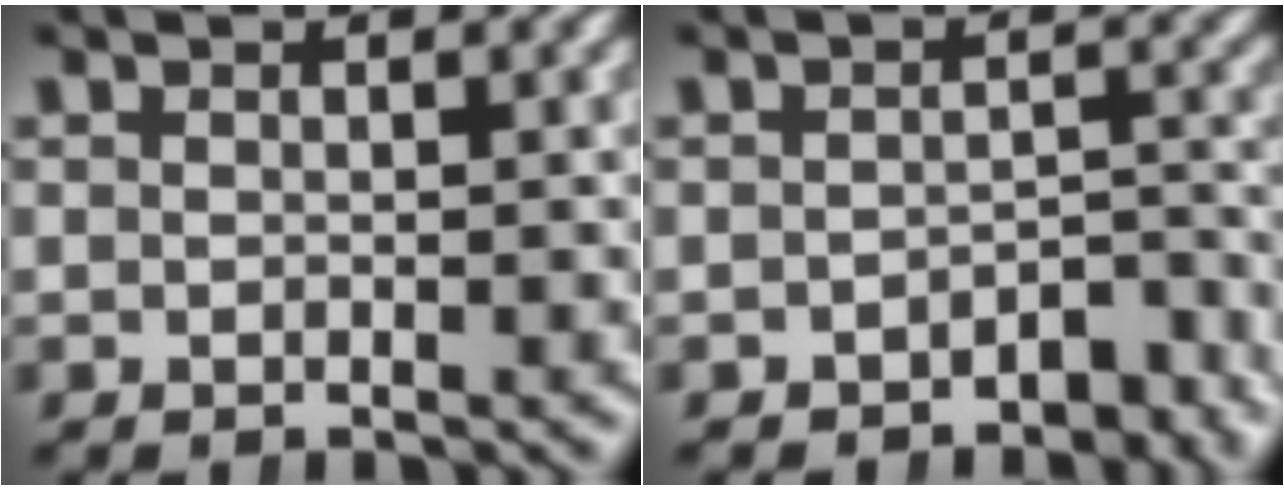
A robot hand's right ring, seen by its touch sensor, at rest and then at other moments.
{"total": 4.0, "force": [-3.8, 1.2, 0.8], "torque": [0.012, -0.006, -0.055]}